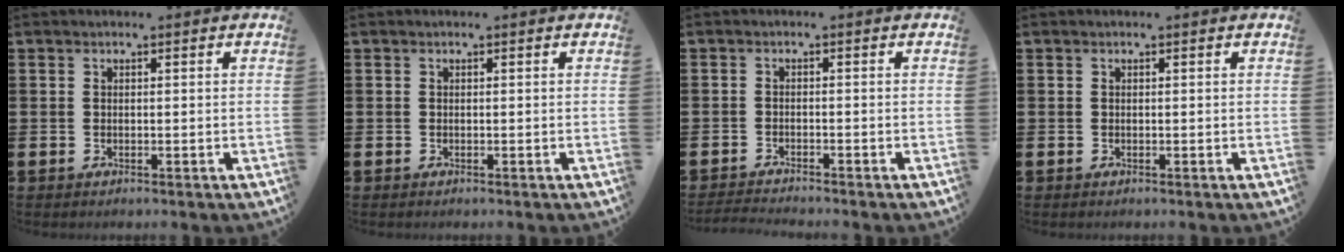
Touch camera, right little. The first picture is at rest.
{"total": 0.0}
{"total": 1.4, "force": [-1.3, -0.1, 0.3], "torque": [-0.005, 0.001, -0.027]}
{"total": 0.0}